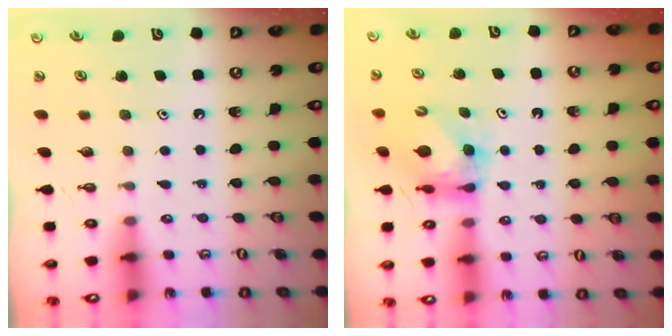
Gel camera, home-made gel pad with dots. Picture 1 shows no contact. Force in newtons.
{"total": 5.9, "press": 5.9, "slide": 0.6}